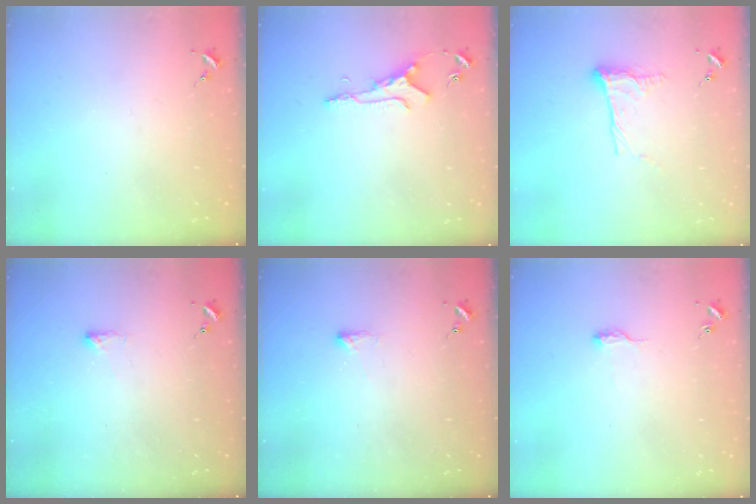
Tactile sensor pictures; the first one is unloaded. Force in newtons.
{"total": 5.8, "press": 5.7, "slide": 0.7}
{"total": 9.4, "press": 9.4, "slide": 0.7}
{"total": 3.2, "press": 3.1, "slide": 0.8}
{"total": 3.2, "press": 3.1, "slide": 0.8}
{"total": 8.0, "press": 8.0, "slide": 0.7}